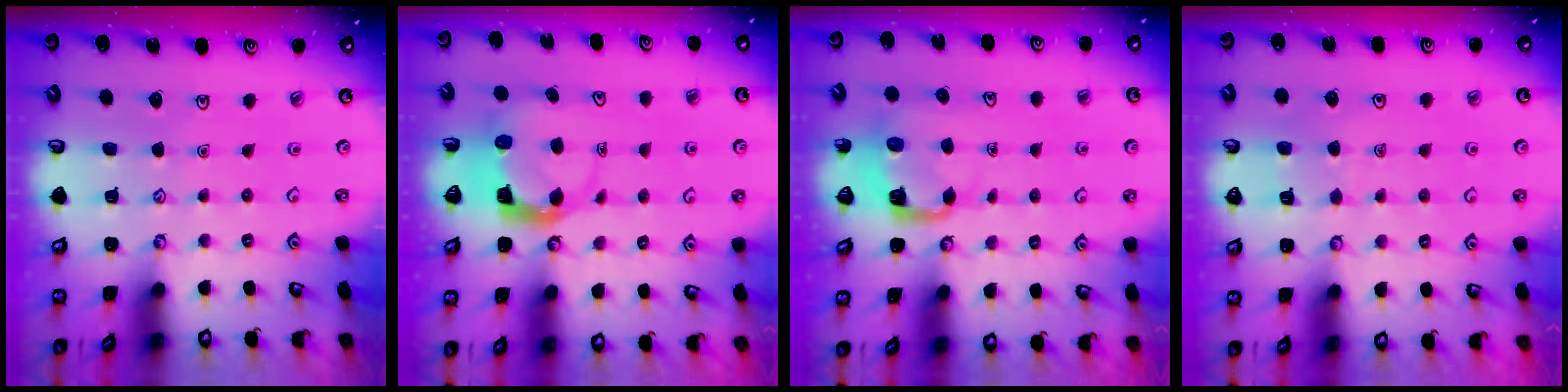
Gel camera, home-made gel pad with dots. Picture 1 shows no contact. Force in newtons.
{"total": 4.0, "press": 4.0, "slide": 0.3}
{"total": 4.3, "press": 4.3, "slide": 0.1}
{"total": 3.3, "press": 3.3, "slide": 0.3}